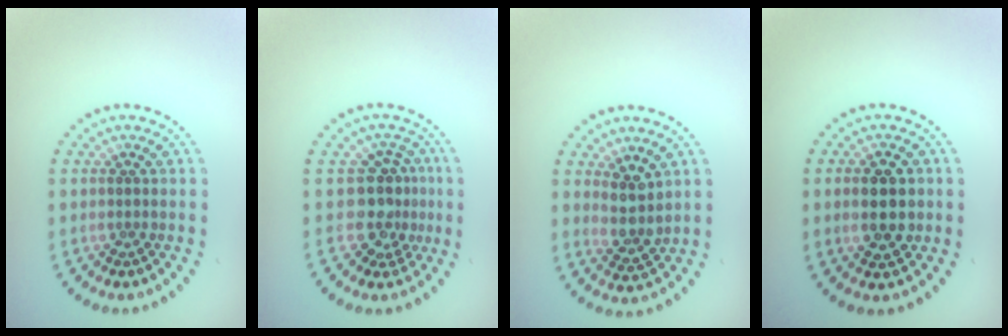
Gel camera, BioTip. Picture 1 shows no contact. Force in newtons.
{"total": 3.3, "press": 2.5, "slide": 2.2}
{"total": 2.9, "press": 2.4, "slide": 1.6}
{"total": 4.5, "press": 4.5, "slide": 0.3}